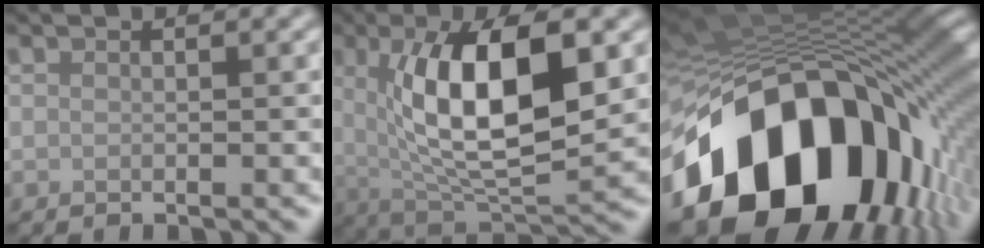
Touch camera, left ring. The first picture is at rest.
{"total": 11.3, "force": [1.9, 4.2, 10.3], "torque": [-0.168, 0.001, 0.034]}
{"total": 18.2, "force": [-6.8, 12.1, 11.8], "torque": [-0.184, -0.042, -0.100]}